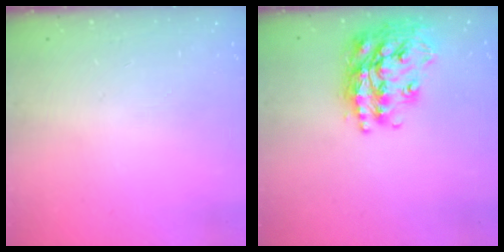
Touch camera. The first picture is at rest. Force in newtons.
{"total": 21.9, "press": 21.8, "slide": 1.8}